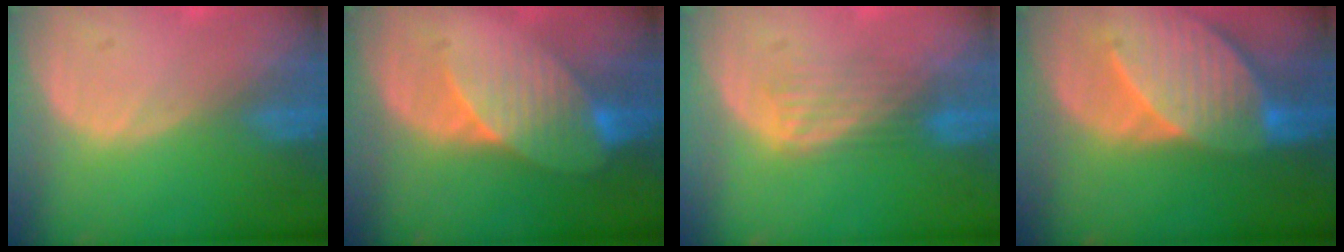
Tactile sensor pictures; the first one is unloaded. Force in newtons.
{"total": 8.1, "press": 7.3, "slide": 3.5}
{"total": 4.4, "press": 3.7, "slide": 2.4}
{"total": 10.1, "press": 8.9, "slide": 4.7}